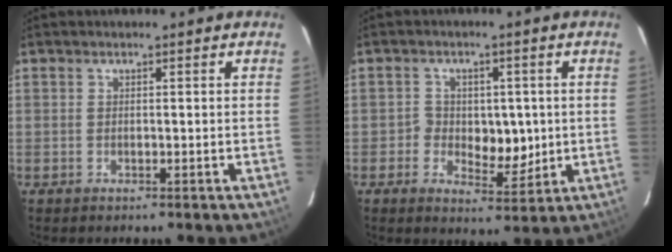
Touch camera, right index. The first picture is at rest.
{"total": 6.4, "force": [-0.6, 5.4, 3.3], "torque": [-0.056, 0.001, -0.010]}